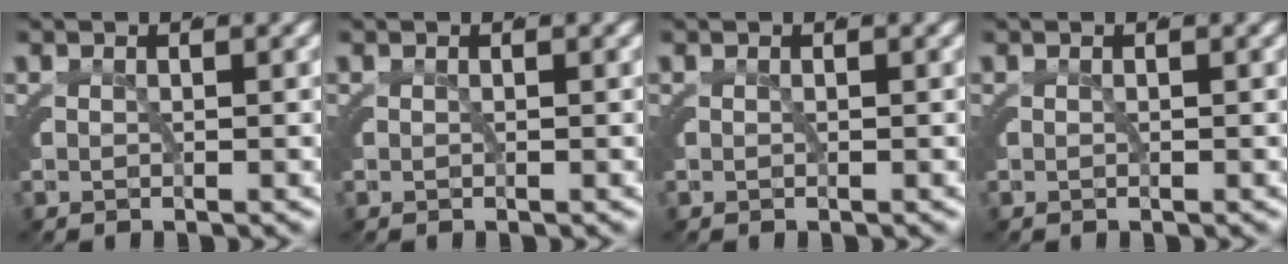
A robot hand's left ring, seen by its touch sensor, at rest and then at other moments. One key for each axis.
{"total": 0.0}
{"total": 0.0}
{"total": 0.0}